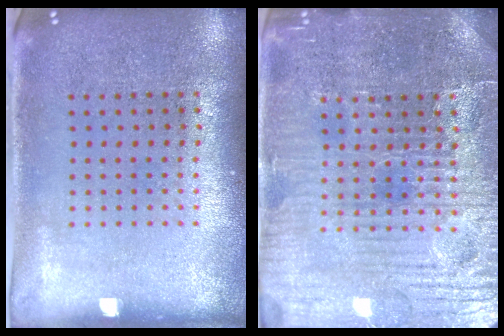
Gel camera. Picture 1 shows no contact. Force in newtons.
{"total": 4.8, "press": 4.6, "slide": 1.3}